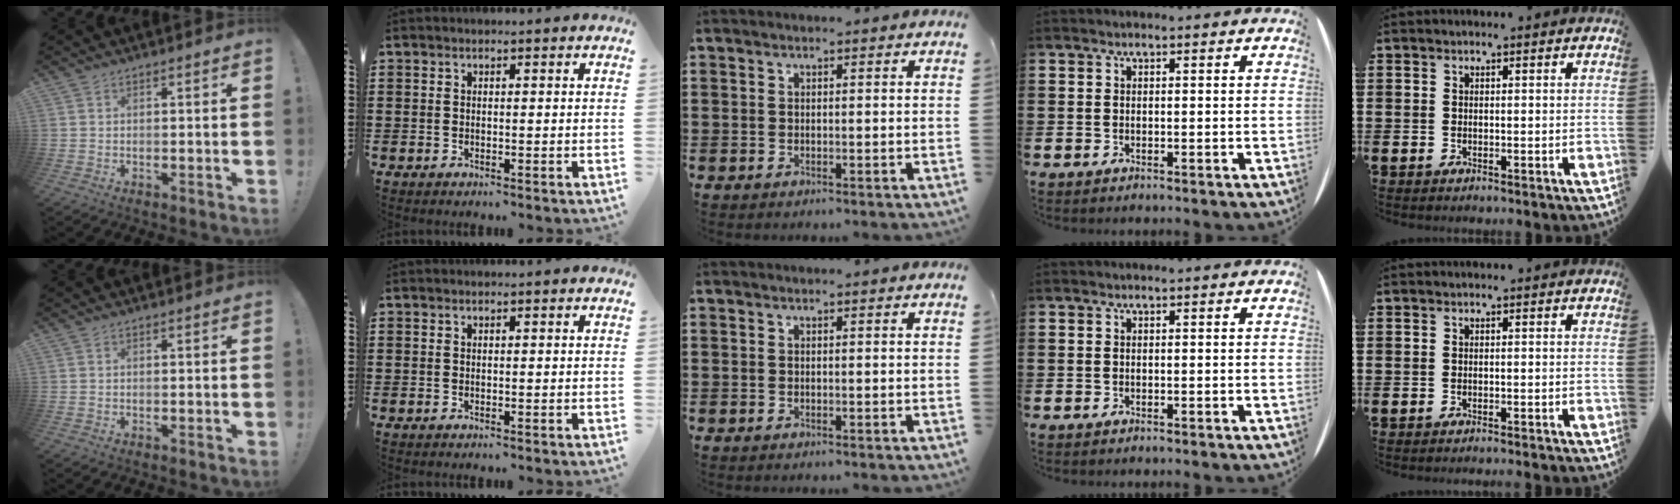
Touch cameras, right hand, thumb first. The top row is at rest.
{"little": {"total": 0.5, "force": [-0.5, -0.2, 0.0], "torque": [0.002, -0.001, -0.011]}}